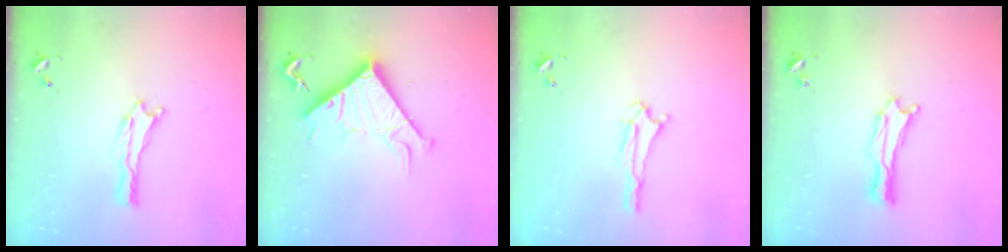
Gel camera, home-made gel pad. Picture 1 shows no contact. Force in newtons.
{"total": 10.7, "press": 10.7, "slide": 0.1}
{"total": 1.9, "press": 1.9, "slide": 0.4}
{"total": 0.8, "press": 0.7, "slide": 0.2}